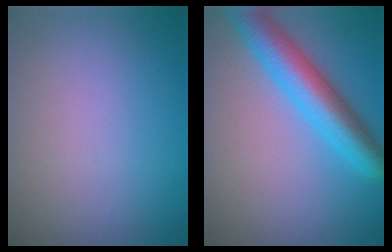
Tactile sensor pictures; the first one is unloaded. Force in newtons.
{"total": 6.5, "press": 6.5, "slide": 0.3}